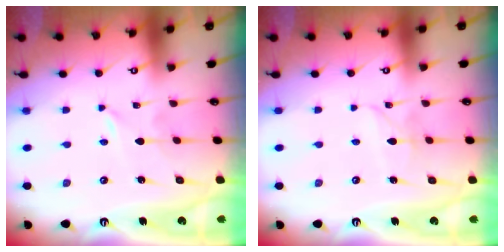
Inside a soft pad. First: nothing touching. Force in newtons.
{"total": 2.8, "press": 2.8, "slide": 0.2}